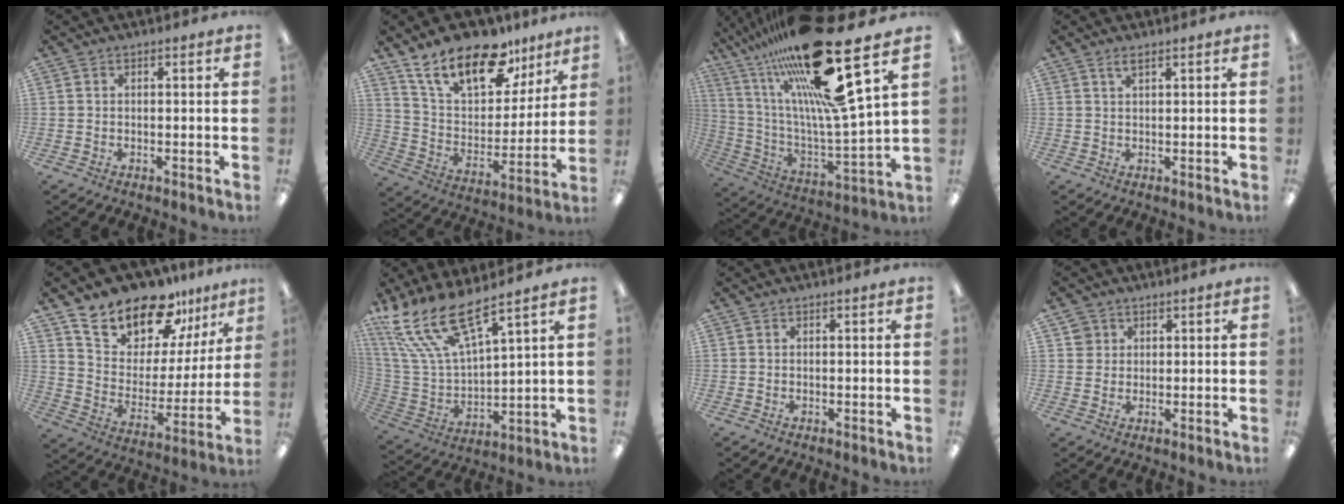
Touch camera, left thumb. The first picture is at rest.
{"total": 20.1, "force": [13.6, 9.4, 11.3], "torque": [-0.191, -0.078, 0.239]}
{"total": 29.7, "force": [18.8, 5.7, 22.2], "torque": [-0.385, -0.104, 0.300]}
{"total": 1.8, "force": [1.2, 0.5, 1.2], "torque": [-0.028, 0.002, 0.022]}
{"total": 16.4, "force": [14.6, 6.3, 3.9], "torque": [-0.097, -0.125, 0.265]}
{"total": 17.3, "force": [12.6, 5.3, 10.7], "torque": [-0.248, -0.081, 0.226]}
{"total": 0.0}
{"total": 3.5, "force": [1.7, 3.0, 0.1], "torque": [0.002, -0.001, 0.028]}